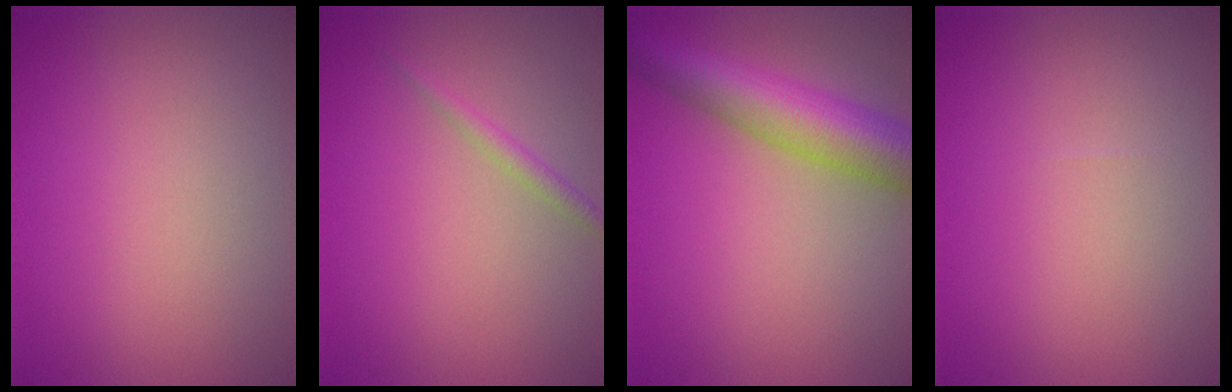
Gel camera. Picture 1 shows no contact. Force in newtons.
{"total": 1.2, "press": 1.2, "slide": 0.0}
{"total": 7.5, "press": 7.5, "slide": 0.3}
{"total": 0.0}